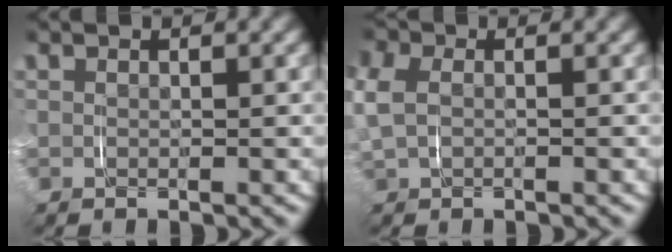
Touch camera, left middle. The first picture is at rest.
{"total": 3.7, "force": [0.0, 3.0, 2.2], "torque": [-0.080, -0.005, 0.000]}